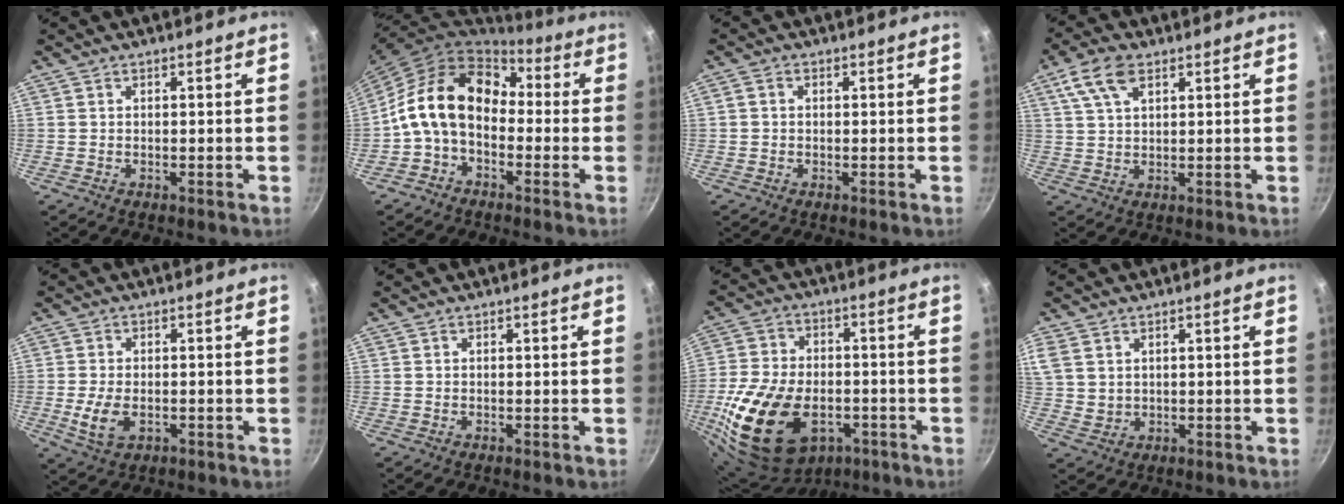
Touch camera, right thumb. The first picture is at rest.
{"total": 15.0, "force": [-0.7, 10.7, 10.5], "torque": [-0.164, 0.046, -0.032]}
{"total": 1.2, "force": [0.0, 1.0, 0.7], "torque": [-0.015, 0.006, -0.001]}
{"total": 7.3, "force": [3.6, 3.7, 5.1], "torque": [-0.098, 0.002, 0.070]}
{"total": 5.8, "force": [-1.4, 3.4, 4.5], "torque": [-0.089, 0.000, -0.022]}
{"total": 0.0}
{"total": 23.1, "force": [-7.4, 15.4, 15.6], "torque": [-0.290, 0.030, -0.115]}
{"total": 8.6, "force": [3.6, 6.6, 4.3], "torque": [-0.095, 0.005, 0.080]}